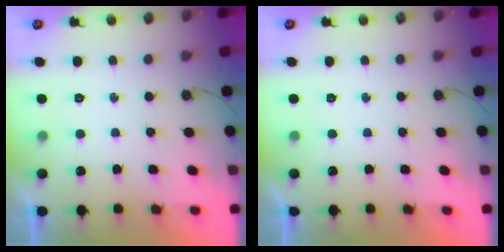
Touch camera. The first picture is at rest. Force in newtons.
{"total": 0.0}